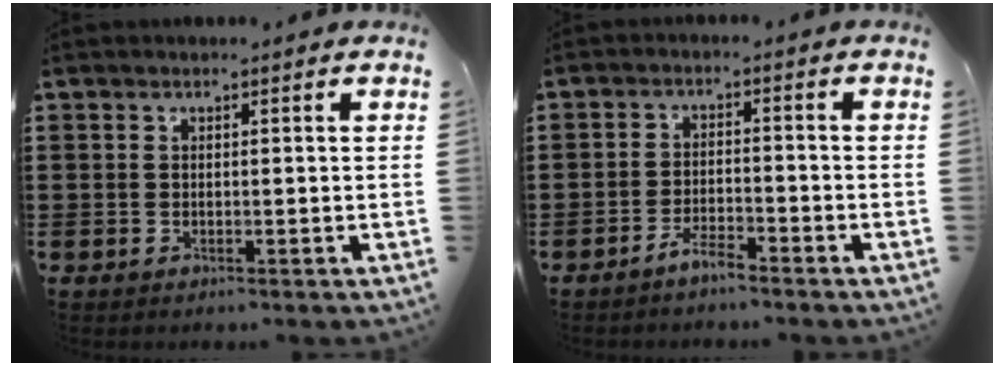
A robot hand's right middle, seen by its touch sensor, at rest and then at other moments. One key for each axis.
{"total": 3.0, "fx": -2.7, "fy": 0.2, "fz": 1.4, "tx": -0.034, "ty": 0.002, "tz": -0.053}